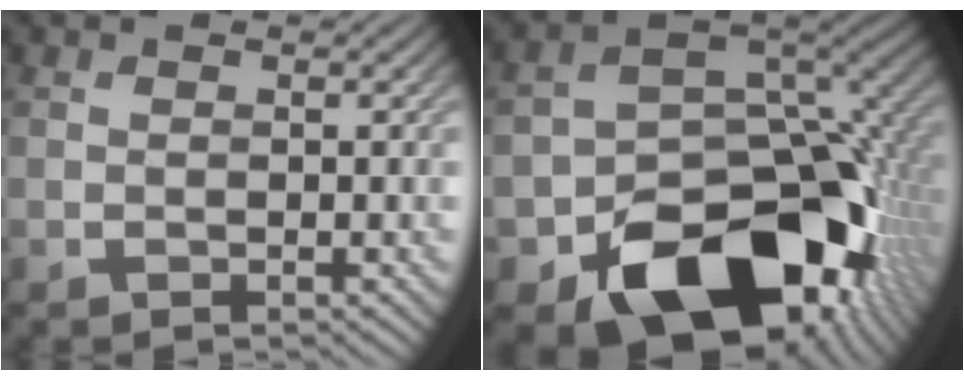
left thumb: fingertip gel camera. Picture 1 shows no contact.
{"total": 18.2, "force": [-8.3, 12.4, 10.4], "torque": [-0.142, -0.052, -0.116]}